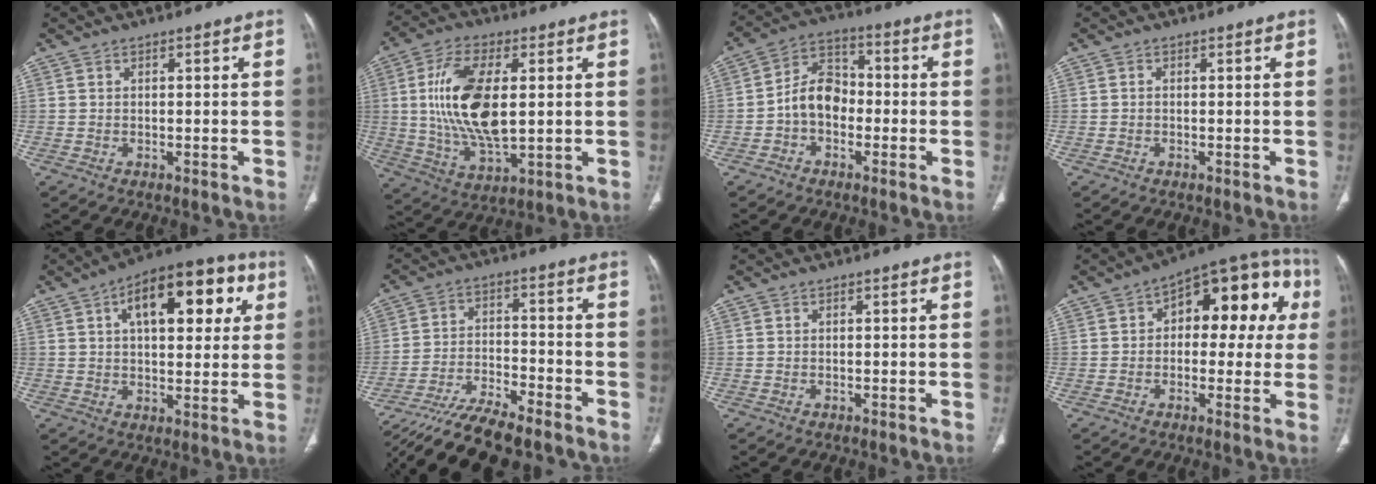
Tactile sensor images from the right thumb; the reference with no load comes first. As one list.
[{"total": 17.2, "force": [2.0, 8.1, 15.0], "torque": [-0.293, -0.012, 0.041]}, {"total": 8.4, "force": [-1.8, 6.2, 5.4], "torque": [-0.076, 0.035, -0.046]}, {"total": 0.0}, {"total": 18.5, "force": [6.3, 9.0, 14.9], "torque": [-0.168, 0.013, 0.085]}, {"total": 14.9, "force": [-13.2, 2.6, 6.5], "torque": [-0.128, 0.045, -0.225]}, {"total": 0.0}, {"total": 18.4, "force": [3.4, 9.9, 15.1], "torque": [-0.143, 0.038, 0.034]}]